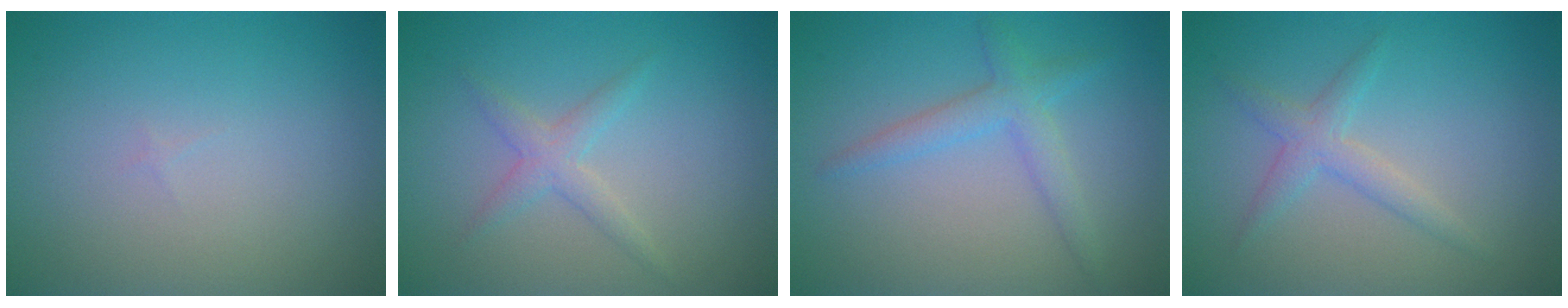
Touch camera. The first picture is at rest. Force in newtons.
{"total": 1.8, "press": 1.8, "slide": 0.1}
{"total": 2.5, "press": 2.5, "slide": 0.1}
{"total": 2.1, "press": 2.1, "slide": 0.1}